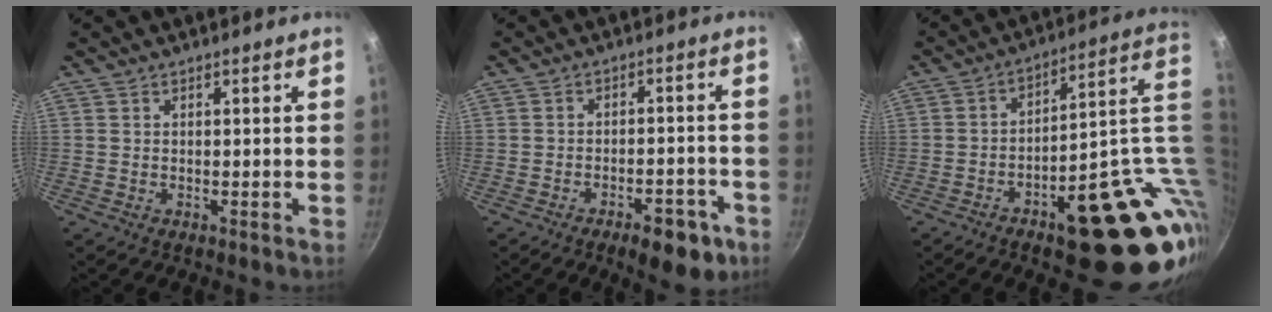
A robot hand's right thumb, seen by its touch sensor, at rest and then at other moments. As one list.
[{"total": 8.9, "force": [-4.9, 3.9, 6.3], "torque": [-0.057, 0.033, -0.053]}, {"total": 25.9, "force": [-2.5, 11.6, 23.0], "torque": [-0.233, 0.013, -0.010]}]